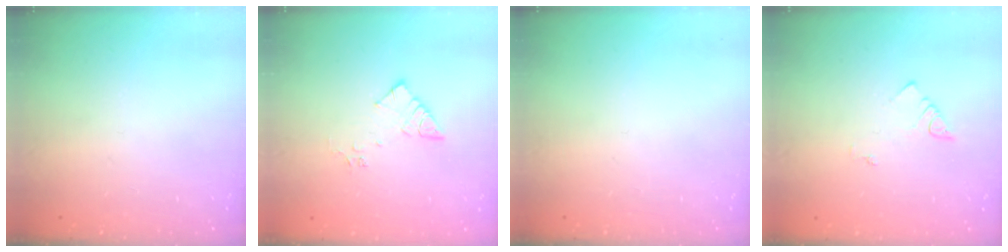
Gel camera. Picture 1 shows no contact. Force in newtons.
{"total": 7.2, "press": 7.2, "slide": 0.5}
{"total": 0.0}
{"total": 2.1, "press": 2.1, "slide": 0.4}